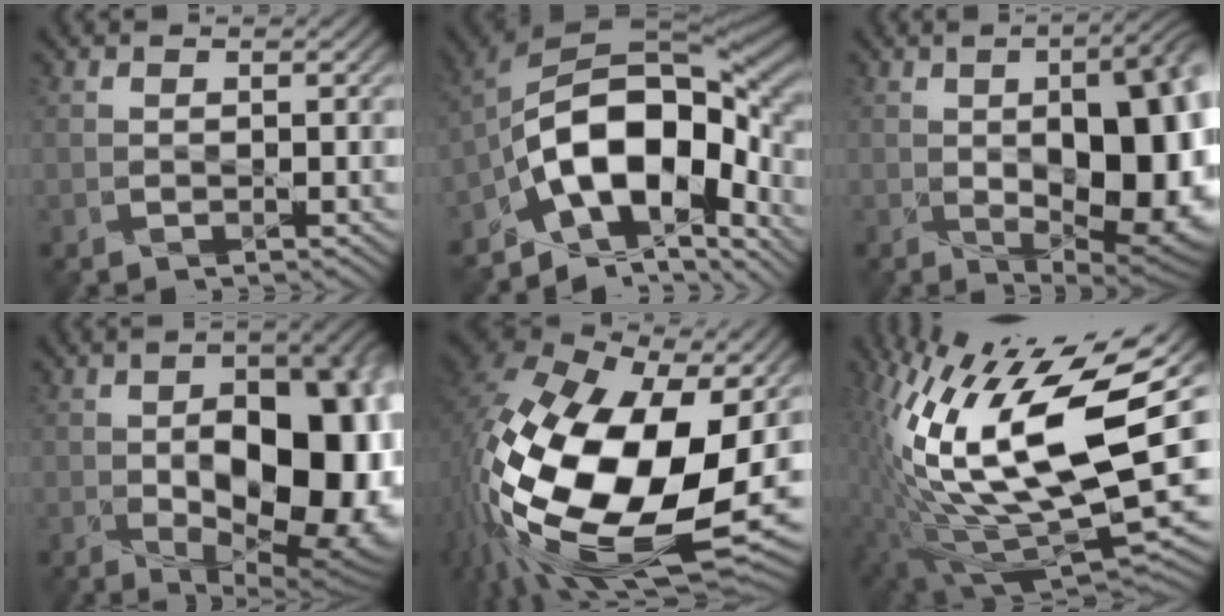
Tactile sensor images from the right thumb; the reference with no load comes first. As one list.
[{"total": 16.0, "force": [-6.2, 9.3, 11.5], "torque": [-0.200, -0.002, -0.115]}, {"total": 17.8, "force": [-0.8, 8.2, 15.7], "torque": [-0.188, -0.003, 0.006]}, {"total": 18.6, "force": [-1.9, 10.1, 15.6], "torque": [-0.186, -0.025, -0.002]}, {"total": 22.1, "force": [-2.8, 12.7, 17.9], "torque": [-0.398, -0.052, -0.037]}, {"total": 20.4, "force": [2.7, 9.0, 18.1], "torque": [-0.360, -0.027, 0.056]}]